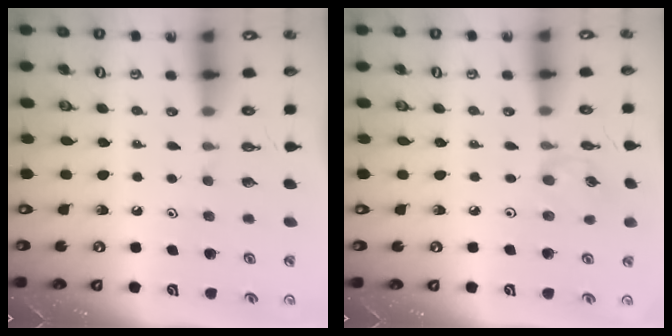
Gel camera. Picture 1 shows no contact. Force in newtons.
{"total": 2.7, "press": 2.7, "slide": 0.1}